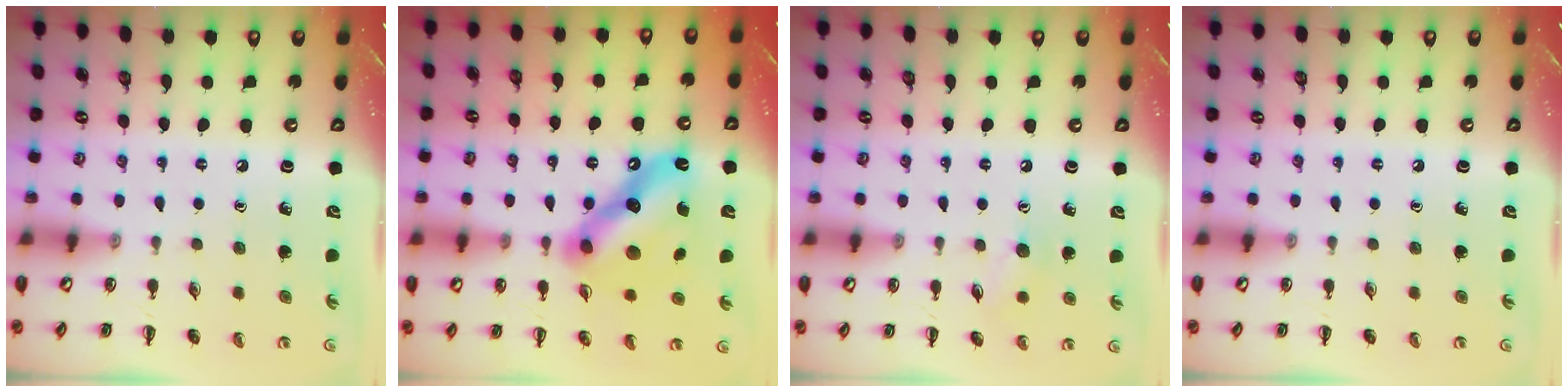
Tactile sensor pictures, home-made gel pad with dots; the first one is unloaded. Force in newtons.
{"total": 17.1, "press": 17.0, "slide": 1.5}
{"total": 7.0, "press": 6.9, "slide": 1.4}
{"total": 0.0}